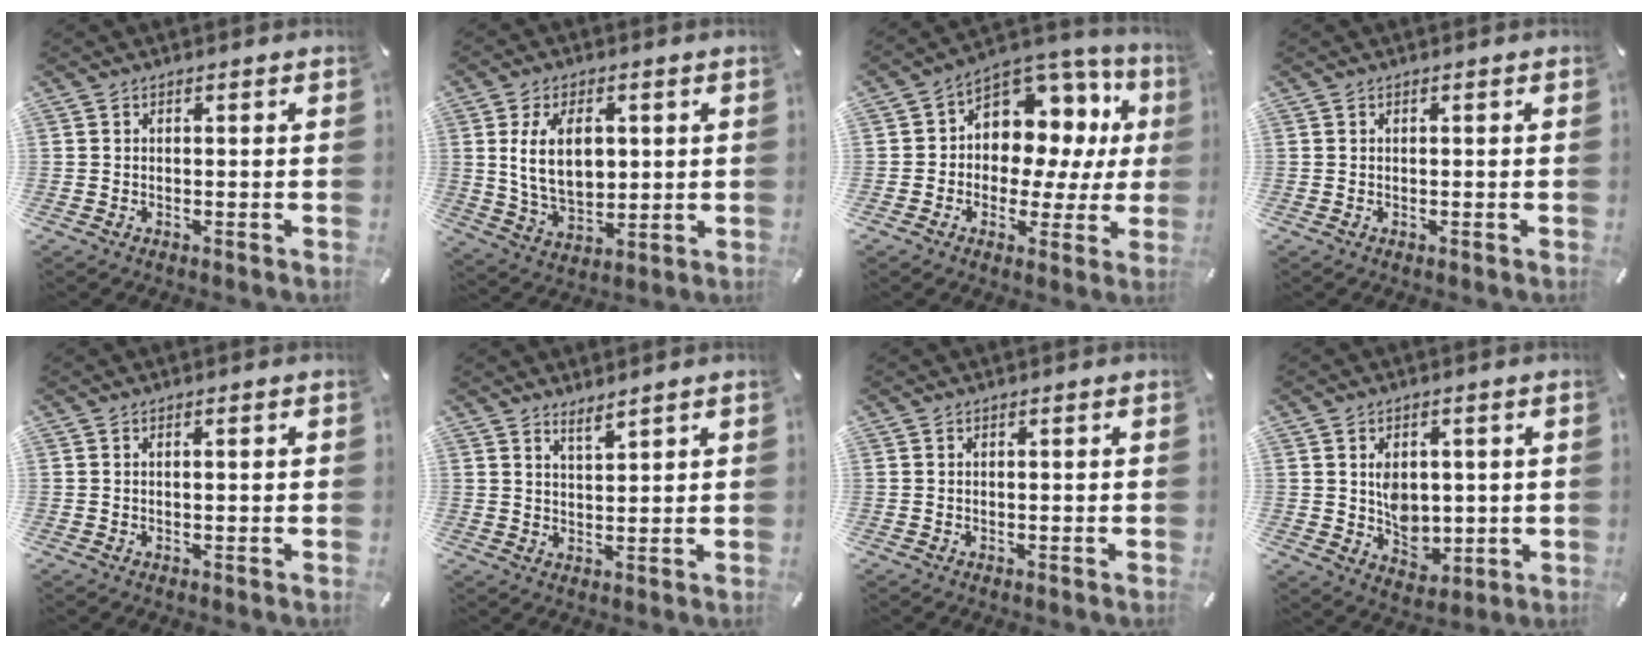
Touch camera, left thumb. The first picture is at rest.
{"total": 12.1, "force": [2.5, 7.9, 8.9], "torque": [-0.180, 0.001, 0.042]}
{"total": 10.7, "force": [3.0, 8.9, 5.2], "torque": [-0.073, -0.042, 0.061]}
{"total": 0.0}
{"total": 1.1, "force": [0.1, 0.2, 1.1], "torque": [-0.020, 0.001, 0.001]}
{"total": 2.9, "force": [2.7, 0.2, 0.9], "torque": [-0.021, -0.014, 0.050]}
{"total": 0.0}
{"total": 7.4, "force": [0.9, 6.2, 4.0], "torque": [-0.043, -0.001, 0.018]}